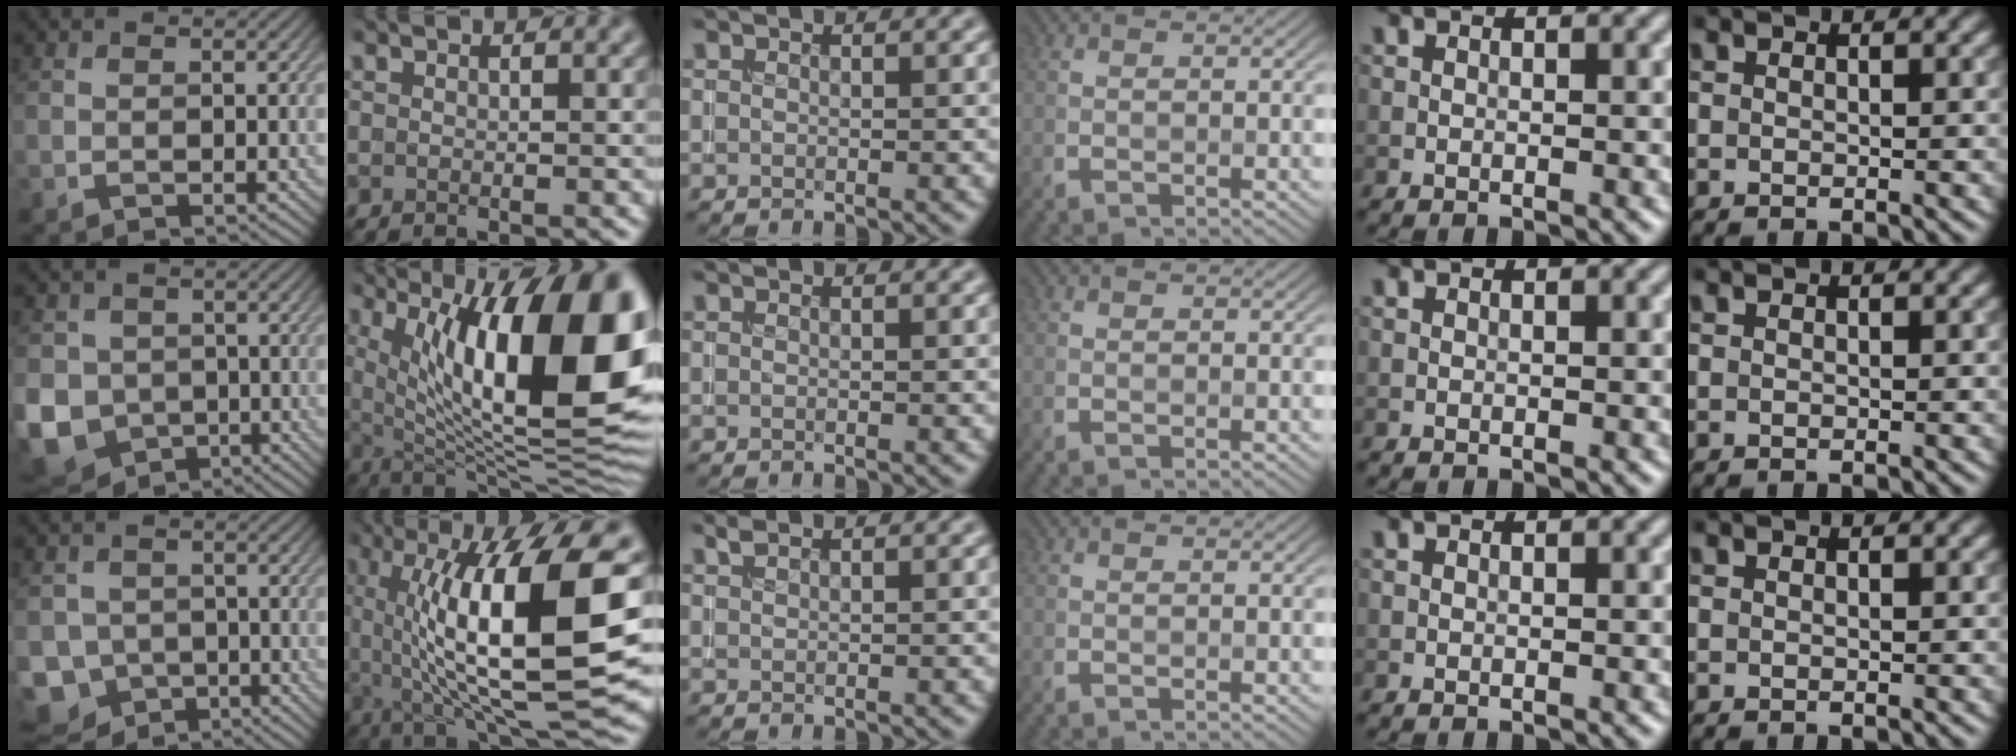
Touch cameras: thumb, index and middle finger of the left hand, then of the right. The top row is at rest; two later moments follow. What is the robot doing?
{"motion": "insert", "object": "coin"}